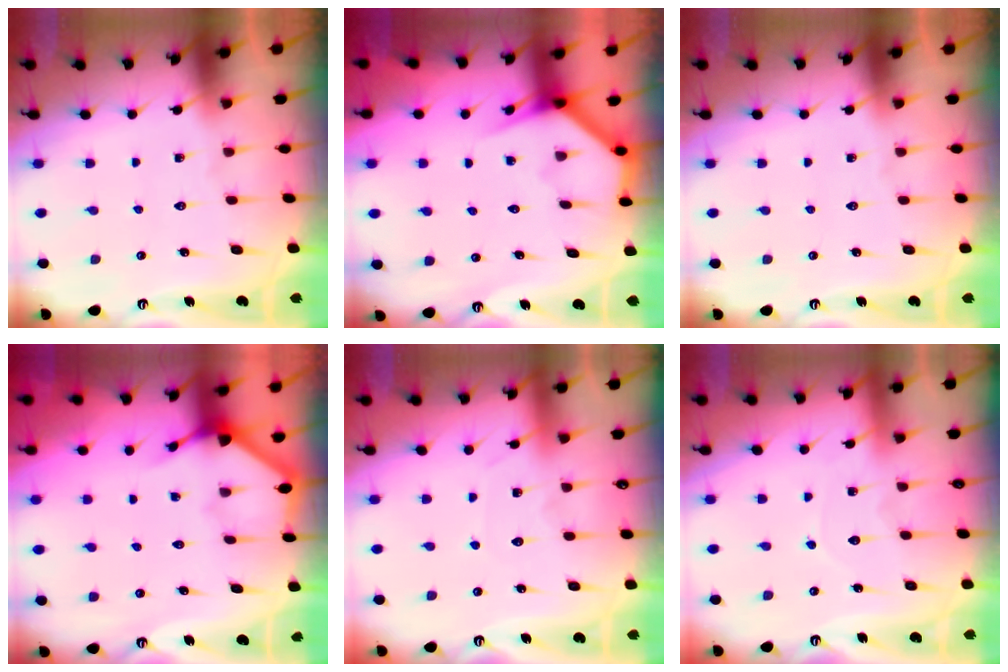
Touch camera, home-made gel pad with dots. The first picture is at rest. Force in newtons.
{"total": 3.8, "press": 3.8, "slide": 0.2}
{"total": 0.0}
{"total": 3.2, "press": 3.2, "slide": 0.2}
{"total": 3.7, "press": 3.7, "slide": 0.6}
{"total": 4.7, "press": 4.7, "slide": 0.2}